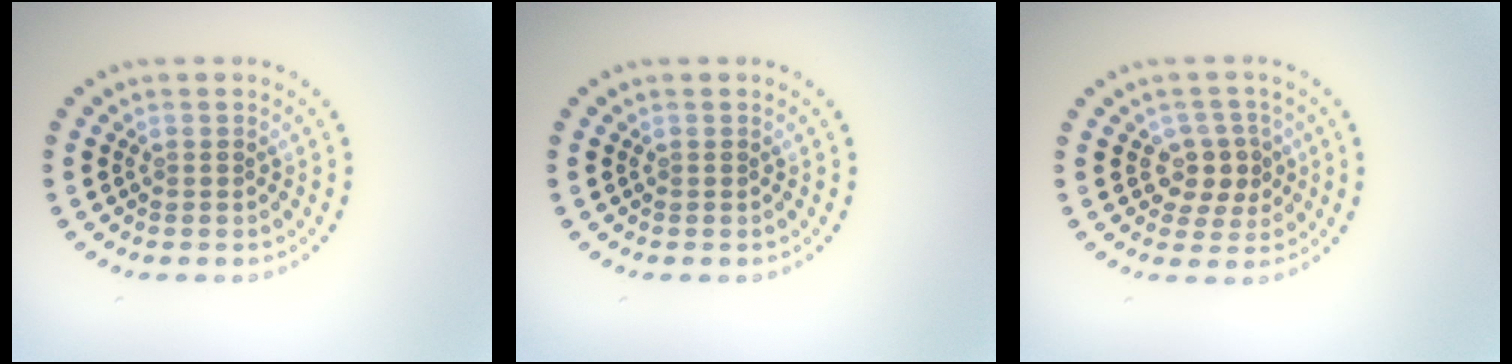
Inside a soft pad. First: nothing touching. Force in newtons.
{"total": 0.0}
{"total": 2.9, "press": 2.6, "slide": 1.3}